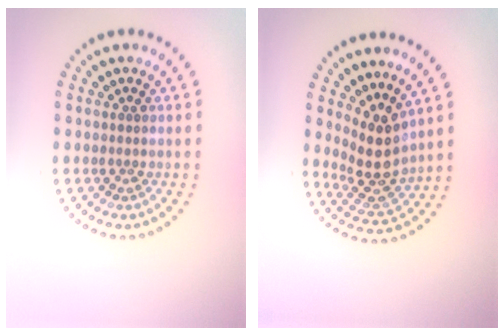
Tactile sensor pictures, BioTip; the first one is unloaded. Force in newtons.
{"total": 3.9, "press": 2.9, "slide": 2.7}